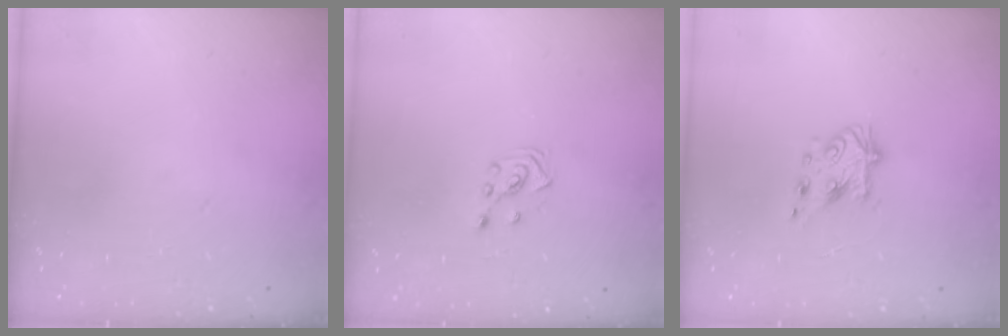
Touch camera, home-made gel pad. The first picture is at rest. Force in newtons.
{"total": 2.5, "press": 2.4, "slide": 0.8}
{"total": 6.4, "press": 6.4, "slide": 0.5}